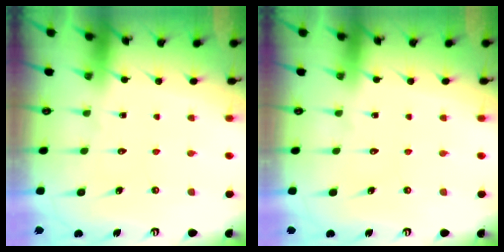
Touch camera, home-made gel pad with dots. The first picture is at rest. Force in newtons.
{"total": 0.0}